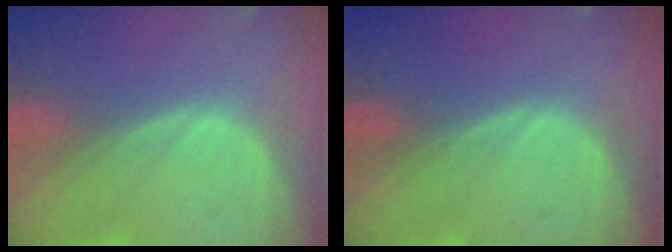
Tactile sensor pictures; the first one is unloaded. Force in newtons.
{"total": 0.0}